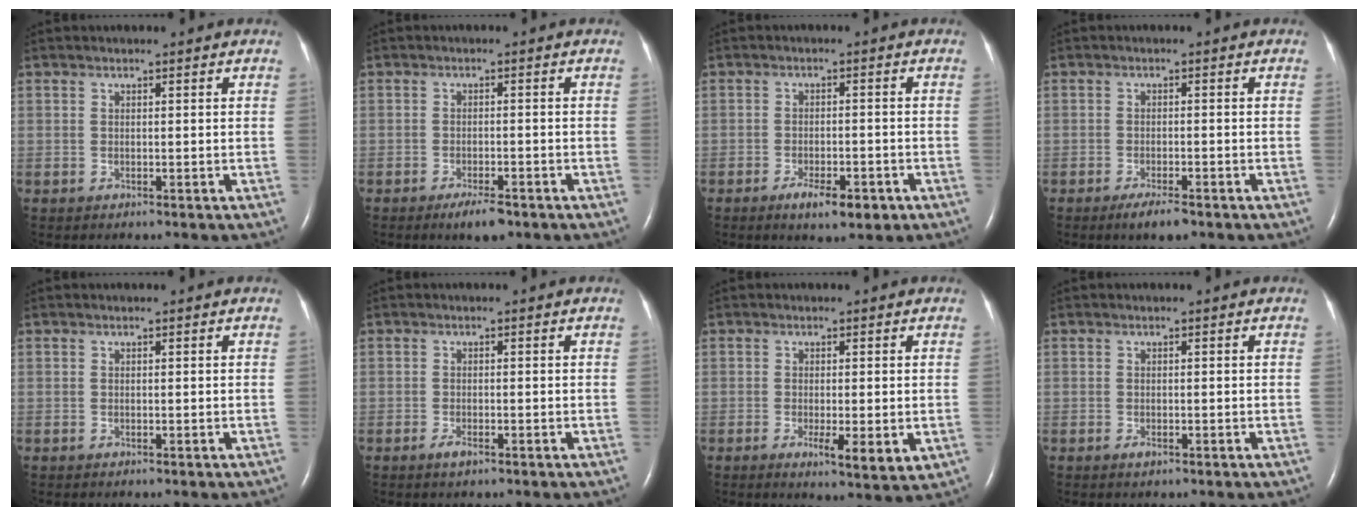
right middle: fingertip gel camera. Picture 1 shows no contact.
{"total": 3.6, "force": [-2.5, 0.8, 2.5], "torque": [-0.045, -0.003, -0.038]}
{"total": 4.9, "force": [-2.8, 1.6, 3.7], "torque": [-0.060, -0.002, -0.038]}
{"total": 3.3, "force": [-2.3, 0.6, 2.3], "torque": [-0.044, -0.005, -0.037]}
{"total": 0.0}
{"total": 1.3, "force": [-0.8, 0.3, 0.9], "torque": [-0.023, -0.002, -0.014]}
{"total": 4.9, "force": [-1.2, 1.1, 4.6], "torque": [-0.068, -0.011, -0.015]}
{"total": 0.6, "force": [-0.3, 0.2, 0.4], "torque": [-0.009, 0.000, -0.004]}